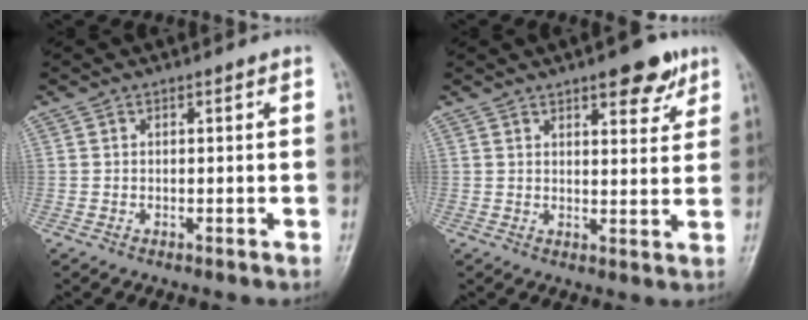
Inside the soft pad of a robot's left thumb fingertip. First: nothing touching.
{"total": 7.7, "force": [4.8, 3.0, 5.2], "torque": [-0.044, -0.023, 0.061]}